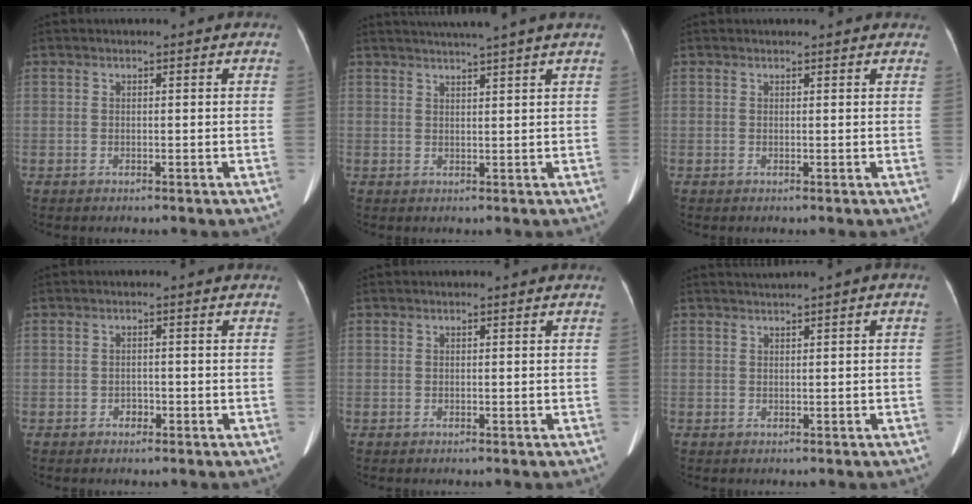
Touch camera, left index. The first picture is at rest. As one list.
[{"total": 5.5, "force": [4.8, -1.2, 2.3], "torque": [-0.030, 0.013, 0.065]}, {"total": 3.2, "force": [2.9, 1.1, 0.7], "torque": [-0.008, 0.019, 0.022]}, {"total": 1.1, "force": [-0.7, 0.8, 0.3], "torque": [-0.005, 0.003, -0.012]}, {"total": 0.0}, {"total": 0.7, "force": [0.4, 0.2, 0.6], "torque": [-0.013, 0.013, 0.010]}]